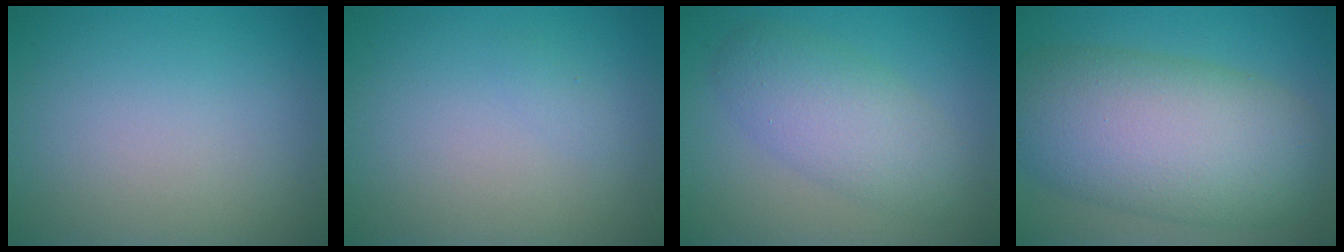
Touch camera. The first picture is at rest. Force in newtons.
{"total": 0.5, "press": 0.5, "slide": 0.0}
{"total": 4.8, "press": 4.8, "slide": 0.3}
{"total": 11.5, "press": 11.5, "slide": 0.3}